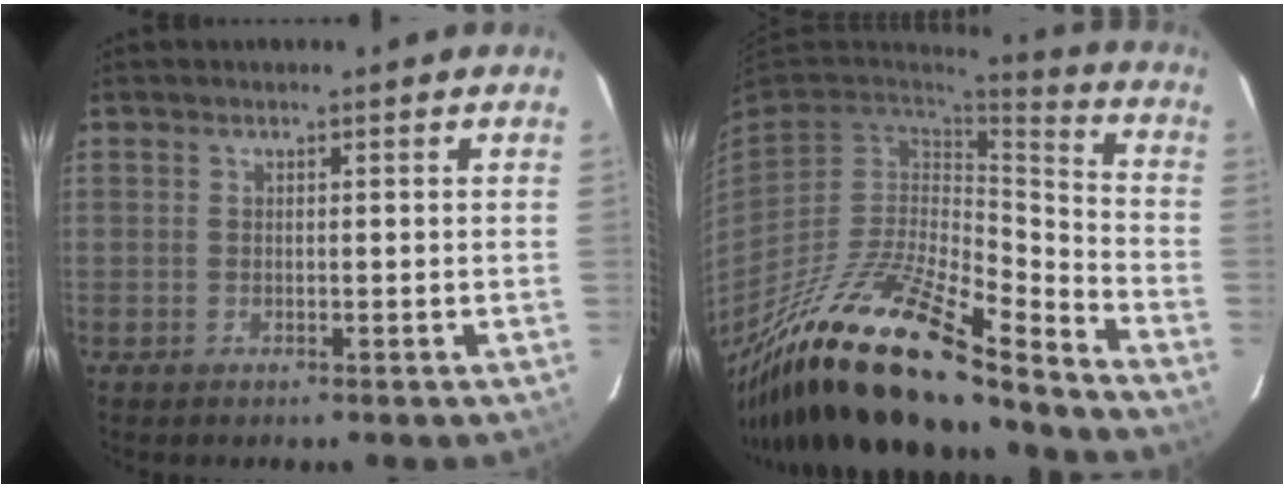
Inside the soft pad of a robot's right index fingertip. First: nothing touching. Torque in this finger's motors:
{"motor_torque": [1.12, -1.02, 0.71, 0.21]}